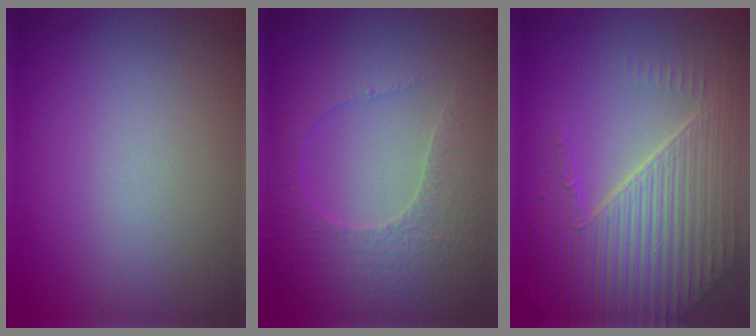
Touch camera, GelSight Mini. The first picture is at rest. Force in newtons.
{"total": 4.2, "press": 3.2, "slide": 2.7}
{"total": 6.7, "press": 5.3, "slide": 4.1}